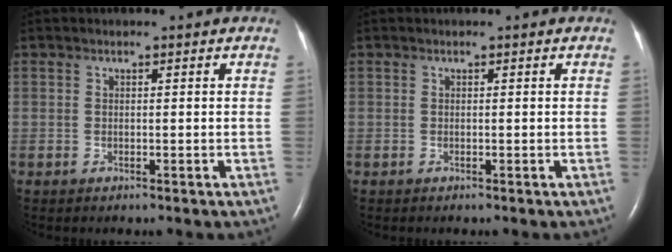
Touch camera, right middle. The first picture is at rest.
{"total": 0.0}